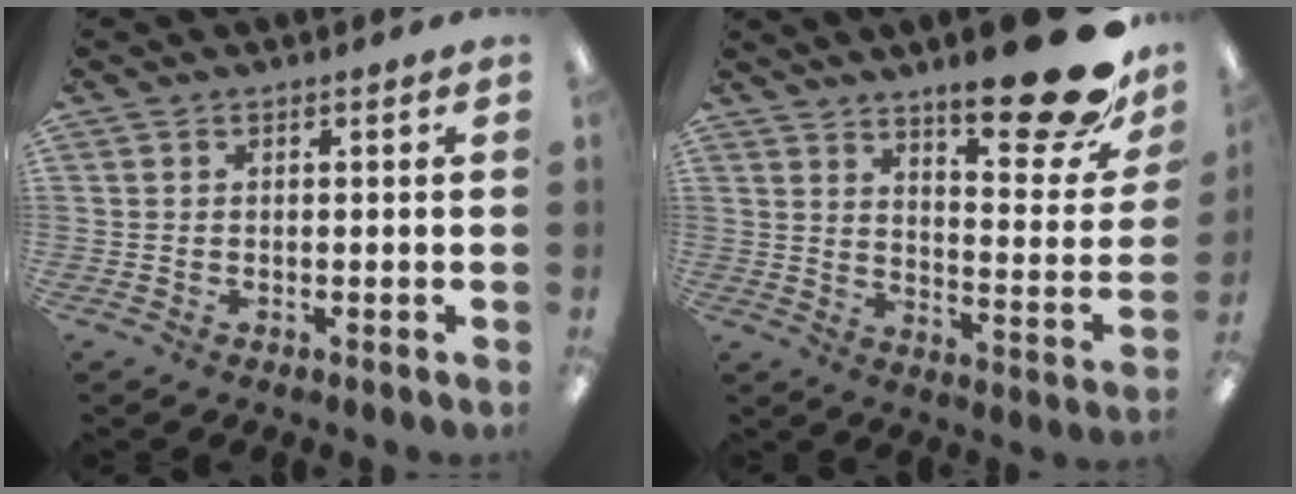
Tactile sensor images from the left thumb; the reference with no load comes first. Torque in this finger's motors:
{"motor_torque": [2.37, 1.36, 1.52, -1.25, 0.07]}